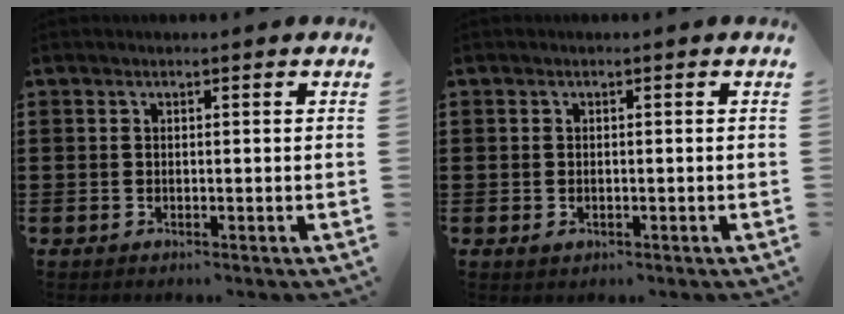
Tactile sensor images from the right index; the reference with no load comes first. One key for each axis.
{"total": 0.6, "fx": -0.2, "fy": 0.4, "fz": 0.4, "tx": -0.009, "ty": 0.001, "tz": -0.003}